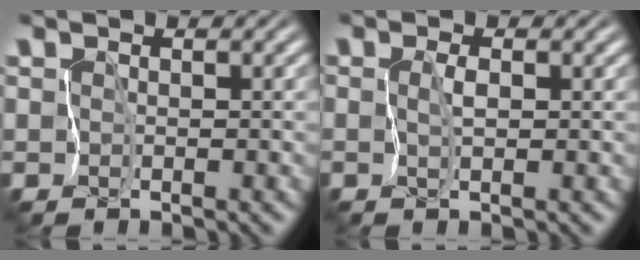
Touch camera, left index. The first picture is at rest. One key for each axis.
{"total": 0.8, "fx": -0.1, "fy": 0.1, "fz": 0.8, "tx": -0.018, "ty": 0.001, "tz": -0.001}